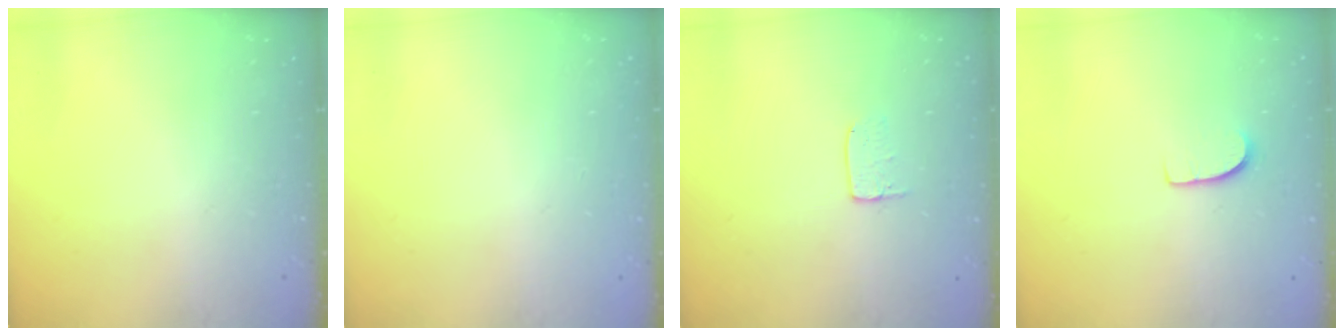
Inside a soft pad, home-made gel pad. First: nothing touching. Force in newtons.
{"total": 0.8, "press": 0.4, "slide": 0.7}
{"total": 3.4, "press": 3.4, "slide": 0.3}
{"total": 6.7, "press": 6.7, "slide": 0.3}